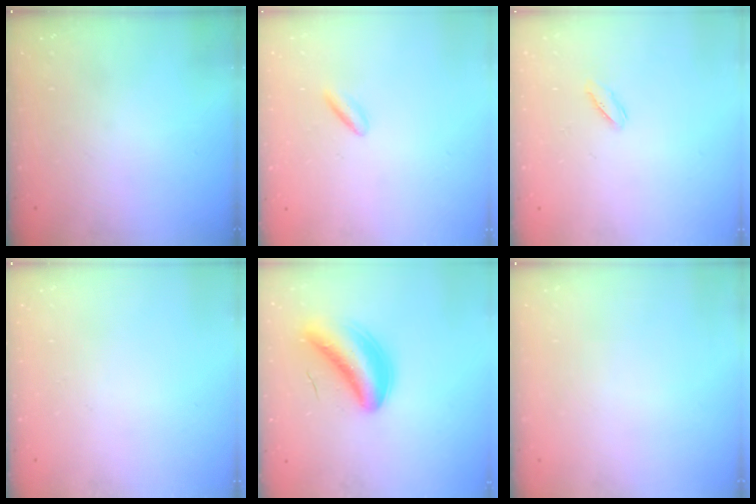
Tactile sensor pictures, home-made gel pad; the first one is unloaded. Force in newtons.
{"total": 2.7, "press": 2.5, "slide": 1.2}
{"total": 2.1, "press": 2.0, "slide": 0.7}
{"total": 0.0}
{"total": 7.2, "press": 6.6, "slide": 2.9}
{"total": 0.0}